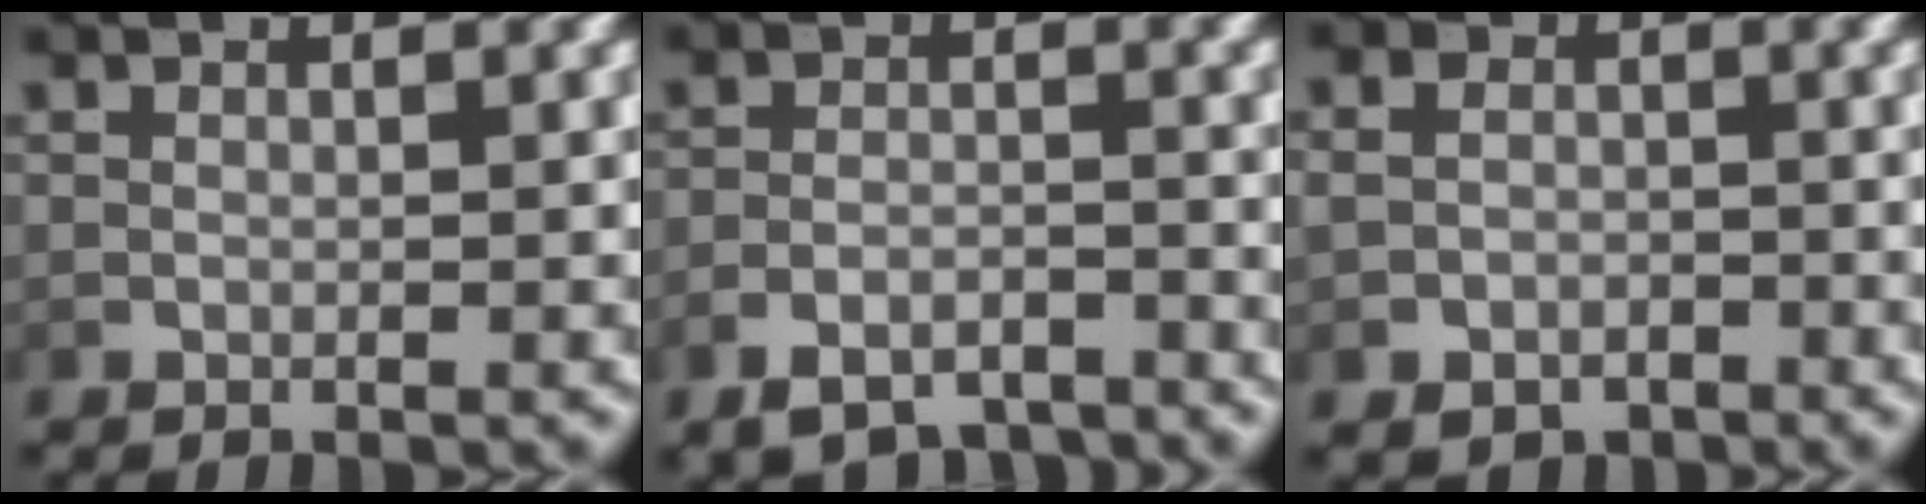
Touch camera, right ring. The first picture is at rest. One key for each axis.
{"total": 5.4, "fx": -5.0, "fy": 1.8, "fz": 1.3, "tx": -0.014, "ty": -0.008, "tz": -0.081}
{"total": 4.2, "fx": -2.5, "fy": 3.2, "fz": 0.9, "tx": -0.004, "ty": -0.013, "tz": -0.043}